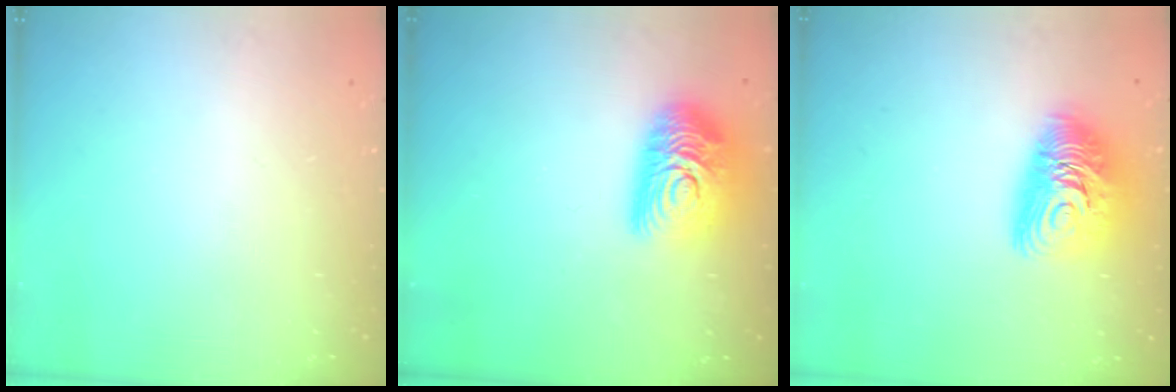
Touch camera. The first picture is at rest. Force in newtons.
{"total": 15.8, "press": 15.7, "slide": 0.9}
{"total": 12.9, "press": 12.9, "slide": 1.0}